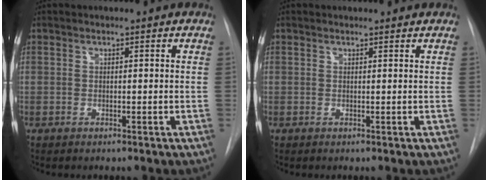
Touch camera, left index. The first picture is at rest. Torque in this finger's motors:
{"motor_torque": [0.07, -0.10, -0.08, -0.01]}